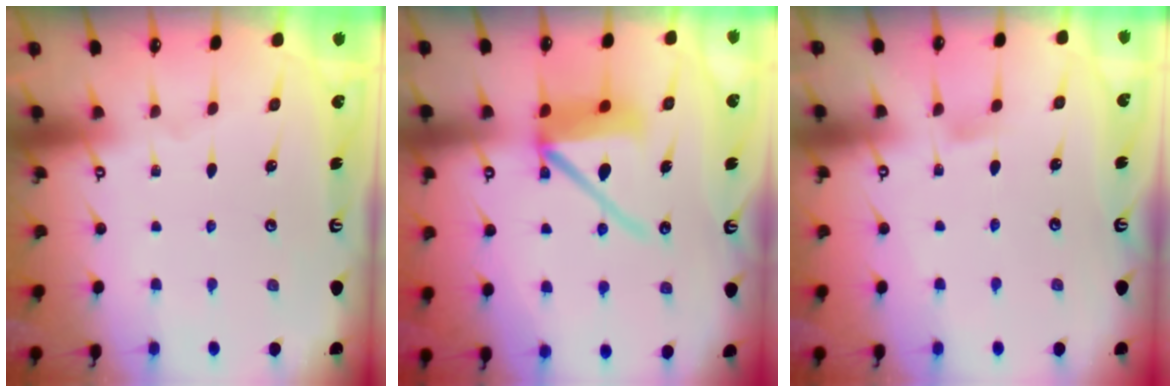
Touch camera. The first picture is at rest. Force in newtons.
{"total": 11.1, "press": 11.0, "slide": 1.6}
{"total": 3.2, "press": 3.2, "slide": 0.4}